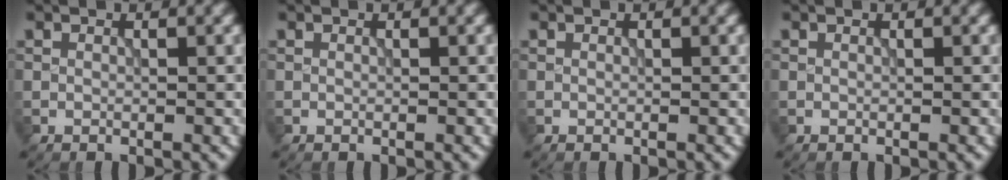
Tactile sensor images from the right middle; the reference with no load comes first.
{"total": 0.0}
{"total": 0.0}
{"total": 0.0}